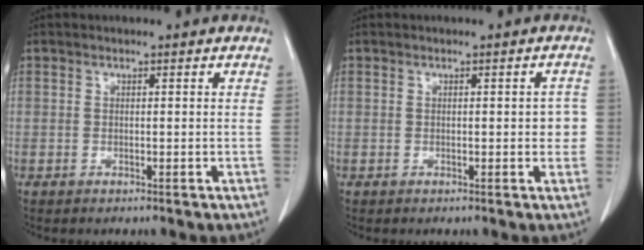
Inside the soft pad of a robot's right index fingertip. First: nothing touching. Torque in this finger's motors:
{"motor_torque": [0.28, -0.17, 0.08, 0.03]}